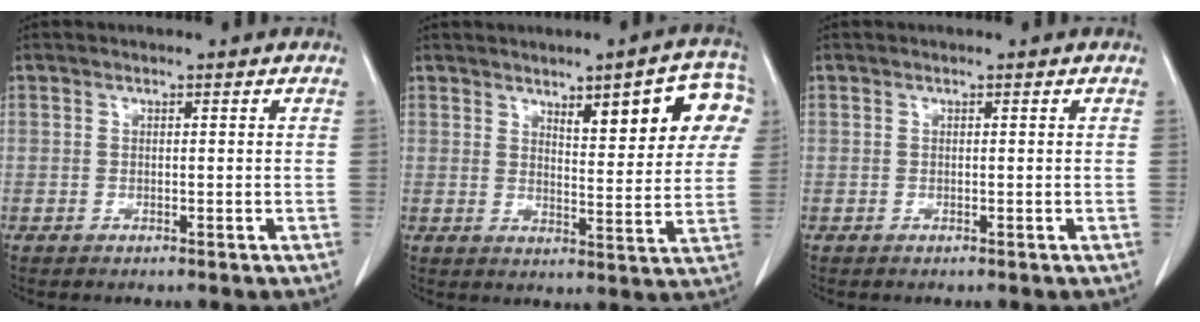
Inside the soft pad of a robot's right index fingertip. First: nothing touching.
{"total": 11.2, "force": [5.1, 2.6, 9.7], "torque": [-0.117, 0.012, 0.065]}
{"total": 0.0}